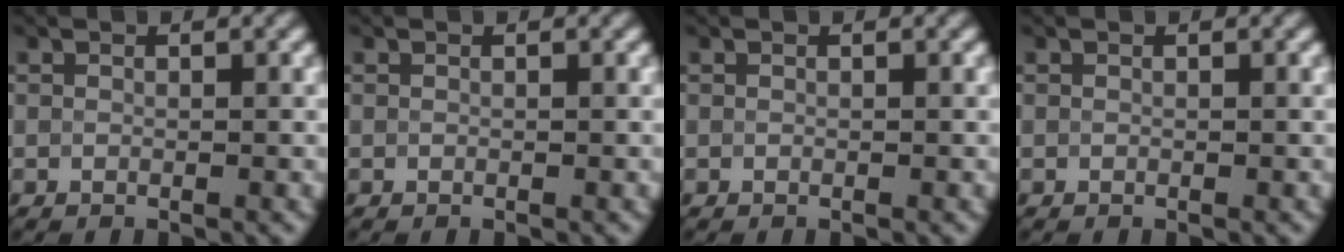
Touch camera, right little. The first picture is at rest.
{"total": 0.0}
{"total": 0.0}
{"total": 0.0}